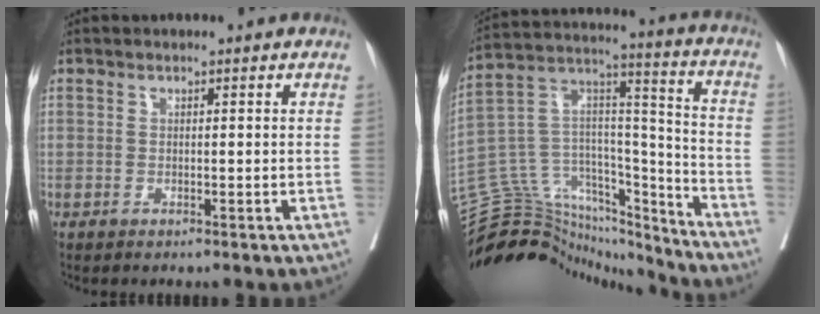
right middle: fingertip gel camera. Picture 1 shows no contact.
{"total": 25.5, "force": [-23.8, 6.4, 6.2], "torque": [-0.148, 0.033, -0.385]}